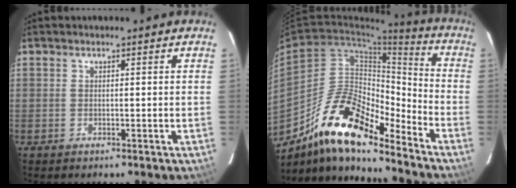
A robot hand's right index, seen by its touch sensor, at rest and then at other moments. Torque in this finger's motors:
{"motor_torque": [0.44, -0.58, 0.50, 0.10]}